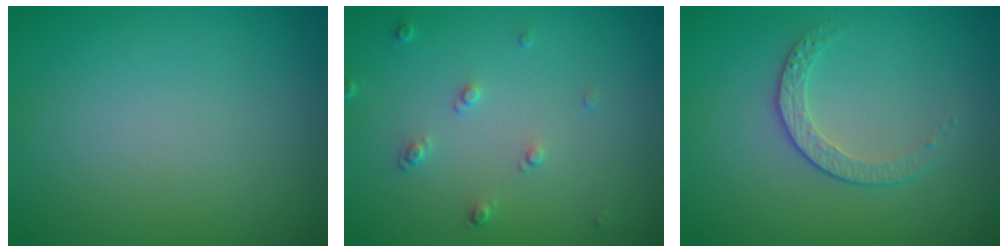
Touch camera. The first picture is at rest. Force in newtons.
{"total": 1.1, "press": 0.8, "slide": 0.8}
{"total": 1.8, "press": 1.3, "slide": 1.3}